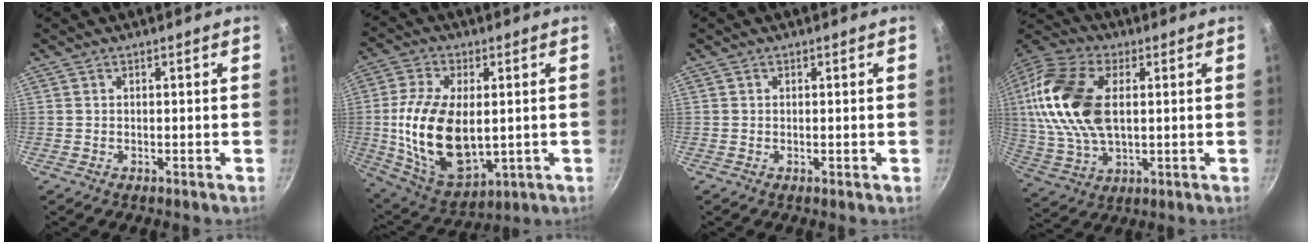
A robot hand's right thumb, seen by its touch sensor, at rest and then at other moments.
{"total": 18.9, "force": [0.1, 10.7, 15.6], "torque": [-0.281, -0.009, 0.016]}
{"total": 0.0}
{"total": 20.3, "force": [3.3, 12.0, 16.1], "torque": [-0.312, 0.005, 0.059]}